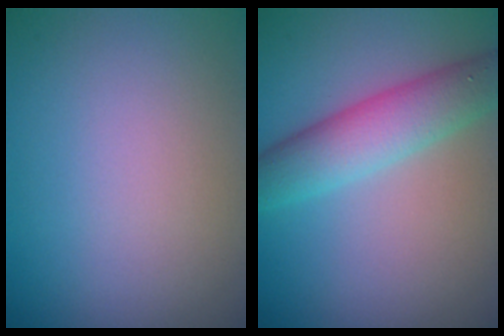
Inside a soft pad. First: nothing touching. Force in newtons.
{"total": 5.2, "press": 5.2, "slide": 0.2}